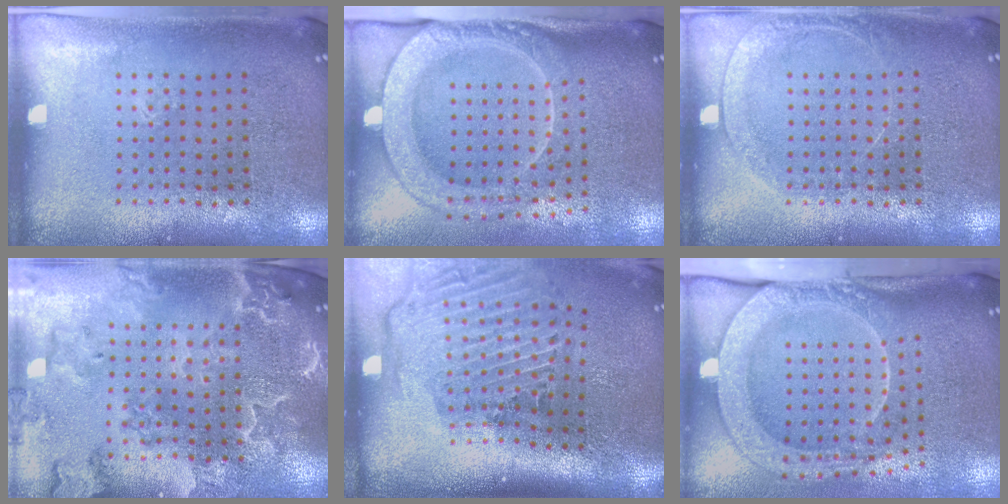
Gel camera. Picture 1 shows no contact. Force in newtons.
{"total": 2.5, "press": 2.0, "slide": 1.5}
{"total": 1.4, "press": 1.4, "slide": 0.1}
{"total": 3.3, "press": 3.0, "slide": 1.4}
{"total": 2.9, "press": 2.0, "slide": 2.1}
{"total": 2.8, "press": 2.1, "slide": 1.9}